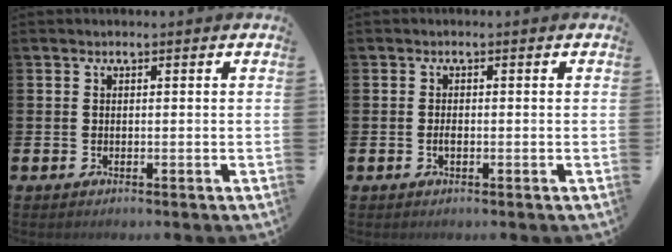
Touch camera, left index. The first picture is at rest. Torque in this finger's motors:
{"motor_torque": [0.30, 0.12, 0.00, 0.01]}